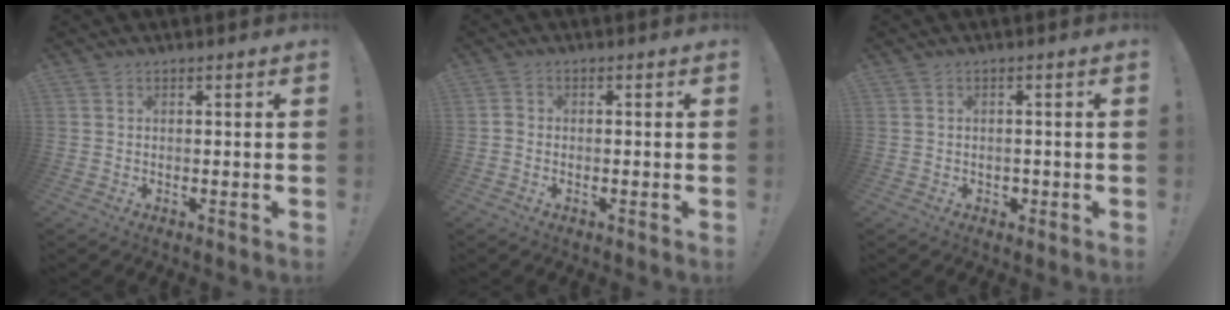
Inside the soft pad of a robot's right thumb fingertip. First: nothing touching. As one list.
[{"total": 1.2, "force": [-0.7, 0.7, 0.7], "torque": [-0.011, 0.004, -0.012]}, {"total": 1.6, "force": [-0.2, 1.5, 0.7], "torque": [-0.001, -0.005, -0.005]}]